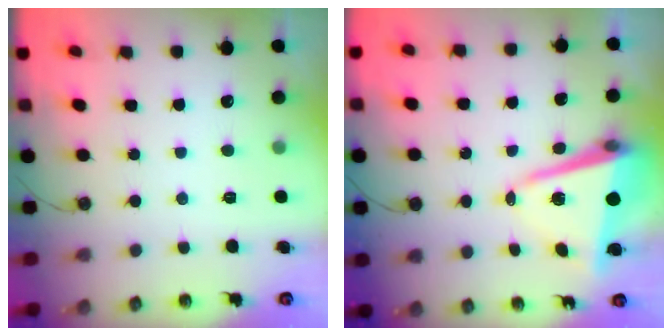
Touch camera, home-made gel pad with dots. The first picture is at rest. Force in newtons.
{"total": 9.8, "press": 9.6, "slide": 1.6}